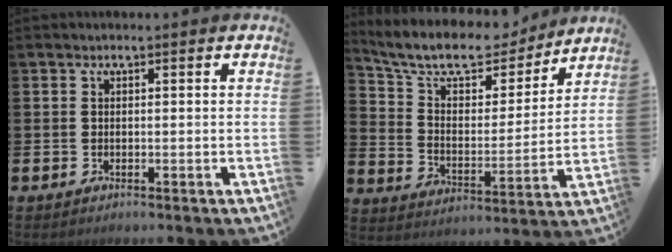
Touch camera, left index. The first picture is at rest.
{"total": 10.8, "force": [9.5, 3.6, 3.8], "torque": [-0.108, -0.062, 0.164]}